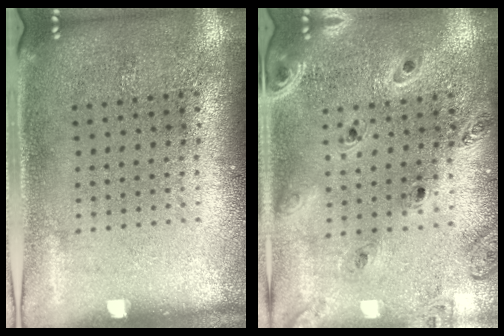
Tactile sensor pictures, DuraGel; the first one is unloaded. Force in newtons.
{"total": 1.3, "press": 1.3, "slide": 0.2}